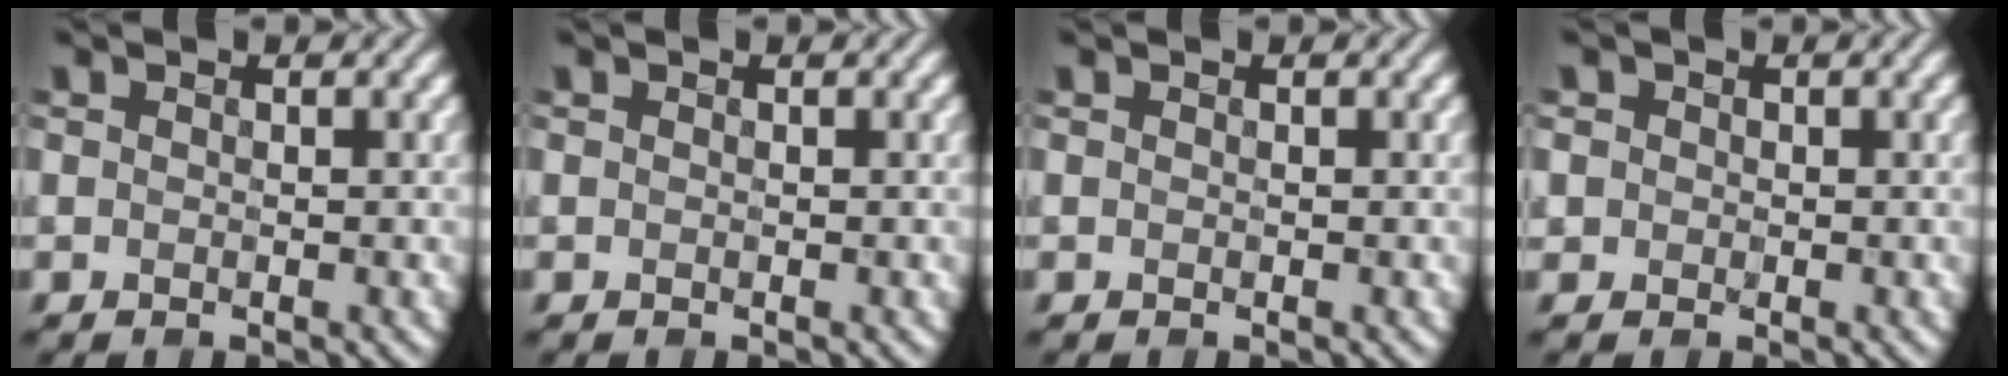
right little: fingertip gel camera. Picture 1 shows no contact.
{"total": 0.0}
{"total": 0.0}
{"total": 1.4, "force": [0.4, 1.3, 0.4], "torque": [-0.003, 0.007, 0.003]}